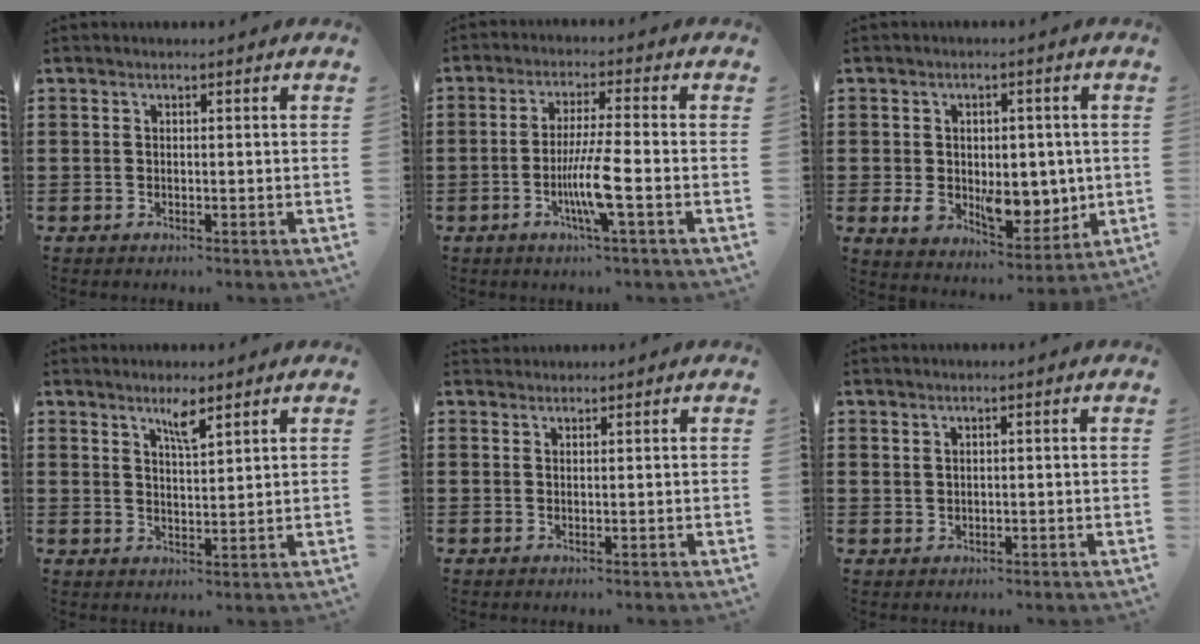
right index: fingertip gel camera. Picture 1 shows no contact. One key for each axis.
{"total": 7.2, "fx": -2.2, "fy": 0.2, "fz": 6.8, "tx": -0.134, "ty": -0.016, "tz": -0.045}
{"total": 8.8, "fx": -0.9, "fy": 6.0, "fz": 6.3, "tx": -0.105, "ty": 0.003, "tz": -0.012}
{"total": 3.5, "fx": 2.6, "fy": 0.6, "fz": 2.3, "tx": -0.043, "ty": 0.000, "tz": 0.044}
{"total": 1.1, "fx": 1.0, "fy": 0.4, "fz": -0.2, "tx": 0.005, "ty": 0.003, "tz": 0.019}
{"total": 1.0, "fx": 0.8, "fy": 0.5, "fz": 0.3, "tx": -0.007, "ty": 0.003, "tz": 0.015}